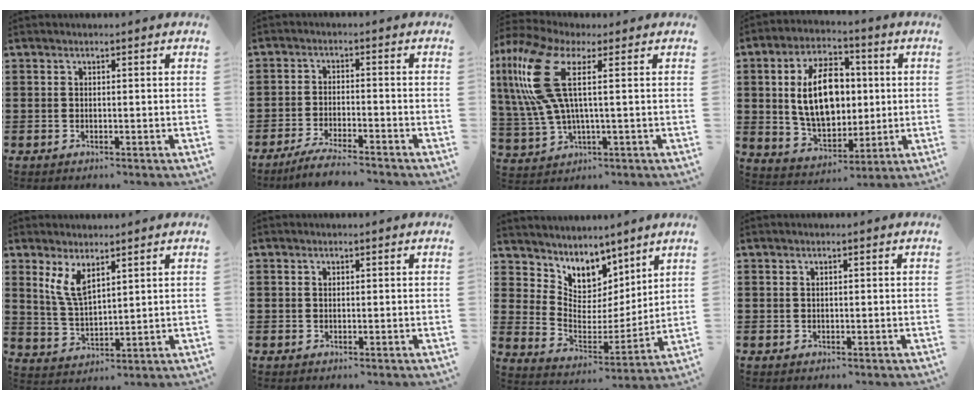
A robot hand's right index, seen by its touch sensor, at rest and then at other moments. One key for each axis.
{"total": 4.0, "fx": -3.8, "fy": -0.2, "fz": 1.3, "tx": -0.030, "ty": -0.005, "tz": -0.075}
{"total": 12.6, "fx": 2.9, "fy": 4.0, "fz": 11.6, "tx": -0.292, "ty": -0.019, "tz": 0.038}
{"total": 12.5, "fx": 1.4, "fy": 7.6, "fz": 9.8, "tx": -0.187, "ty": 0.012, "tz": 0.021}
{"total": 5.7, "fx": 3.2, "fy": 2.1, "fz": 4.1, "tx": -0.097, "ty": -0.004, "tz": 0.057}
{"total": 0.0}
{"total": 7.0, "fx": 5.9, "fy": 3.8, "fz": -0.2, "tx": -0.038, "ty": -0.060, "tz": 0.107}
{"total": 0.6, "fx": 0.4, "fy": 0.3, "fz": 0.4, "tx": -0.008, "ty": 0.003, "tz": 0.007}